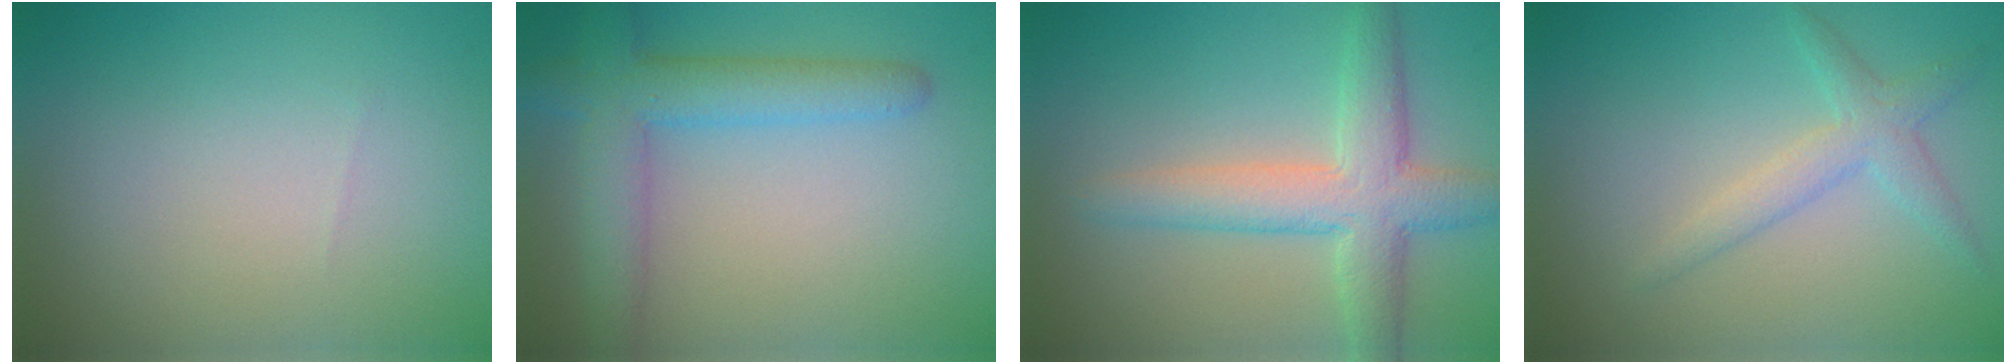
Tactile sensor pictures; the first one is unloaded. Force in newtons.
{"total": 5.0, "press": 5.0, "slide": 0.2}
{"total": 5.4, "press": 5.4, "slide": 0.1}
{"total": 2.4, "press": 2.4, "slide": 0.0}